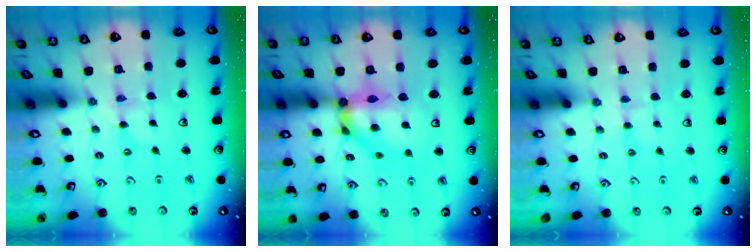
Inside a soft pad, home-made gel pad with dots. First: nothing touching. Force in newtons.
{"total": 12.3, "press": 12.1, "slide": 2.0}
{"total": 1.2, "press": 1.2, "slide": 0.2}